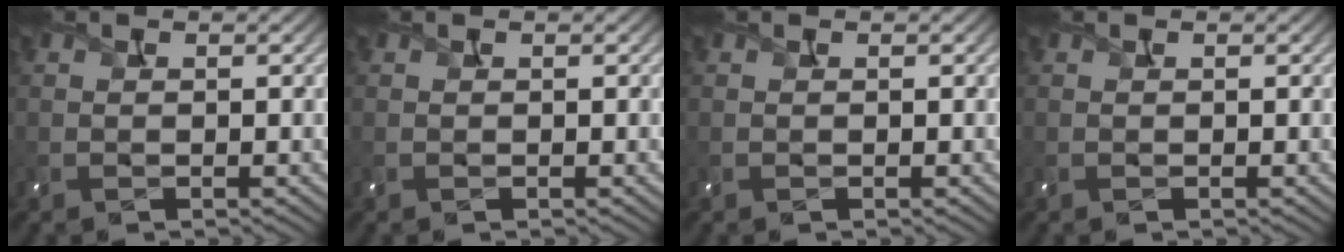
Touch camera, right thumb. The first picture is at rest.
{"total": 0.0}
{"total": 0.0}
{"total": 0.0}